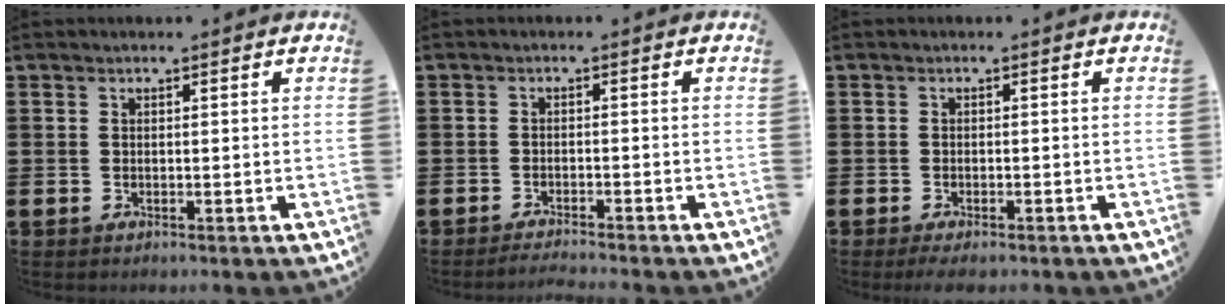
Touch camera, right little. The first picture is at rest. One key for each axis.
{"total": 1.4, "fx": -1.3, "fy": -0.2, "fz": 0.2, "tx": -0.004, "ty": 0.001, "tz": -0.027}
{"total": 1.1, "fx": -0.9, "fy": 0.2, "fz": 0.6, "tx": -0.012, "ty": 0.000, "tz": -0.019}